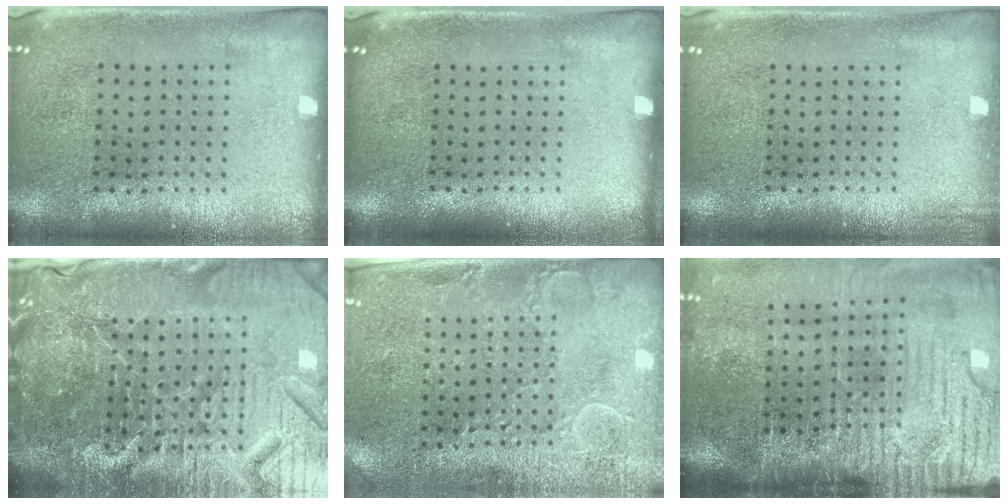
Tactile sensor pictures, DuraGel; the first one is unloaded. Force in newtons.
{"total": 0.0}
{"total": 0.8, "press": 0.7, "slide": 0.1}
{"total": 6.9, "press": 6.2, "slide": 3.0}
{"total": 2.8, "press": 2.7, "slide": 0.8}
{"total": 4.8, "press": 4.0, "slide": 2.6}